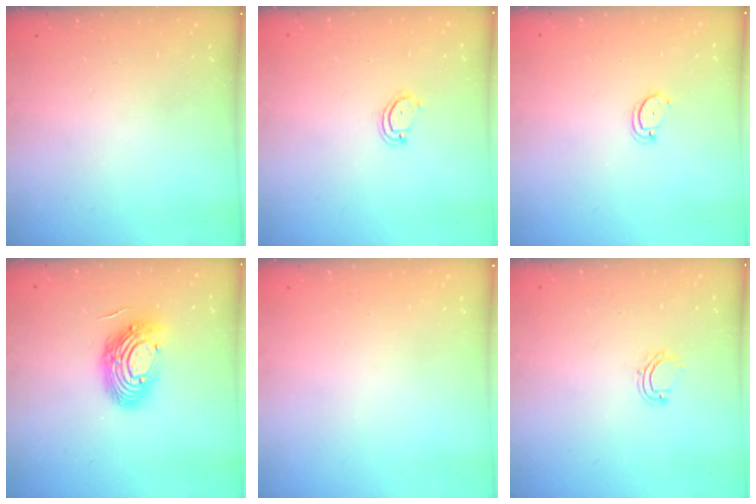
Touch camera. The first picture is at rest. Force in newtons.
{"total": 3.6, "press": 3.6, "slide": 0.3}
{"total": 3.2, "press": 3.2, "slide": 0.3}
{"total": 13.5, "press": 13.5, "slide": 1.3}
{"total": 0.0}
{"total": 4.8, "press": 4.7, "slide": 0.7}